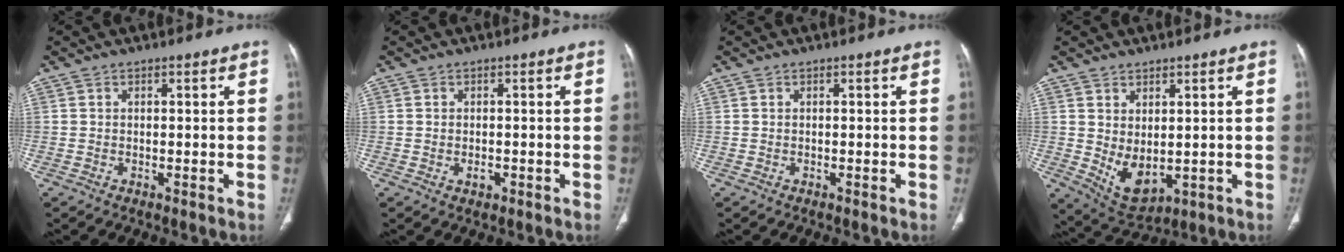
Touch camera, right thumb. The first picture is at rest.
{"total": 1.4, "force": [-0.4, 1.0, 0.9], "torque": [-0.014, 0.000, -0.004]}
{"total": 0.0}
{"total": 7.2, "force": [0.3, 4.2, 5.8], "torque": [-0.089, -0.015, 0.032]}